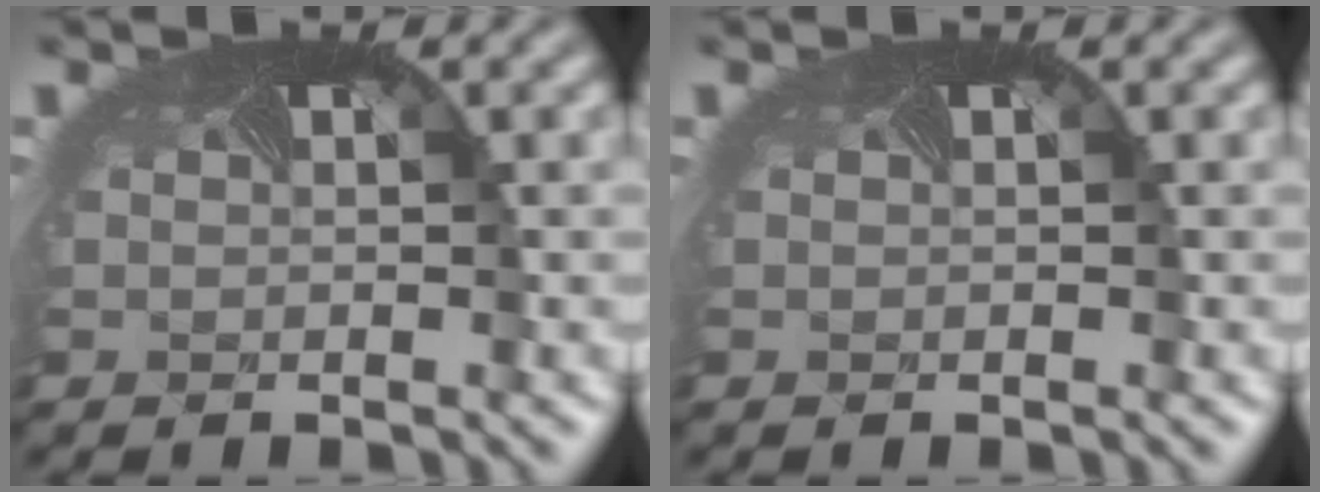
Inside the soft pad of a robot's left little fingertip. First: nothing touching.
{"total": 0.0}